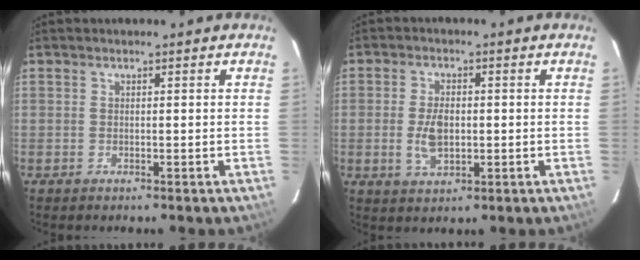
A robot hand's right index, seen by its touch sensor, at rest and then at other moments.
{"total": 6.1, "force": [-0.7, 3.4, 5.0], "torque": [-0.101, -0.002, -0.007]}